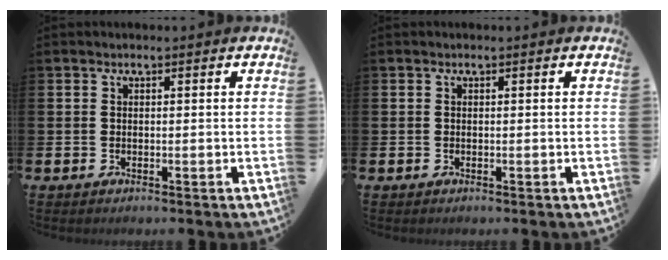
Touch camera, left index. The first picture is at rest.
{"total": 0.0}